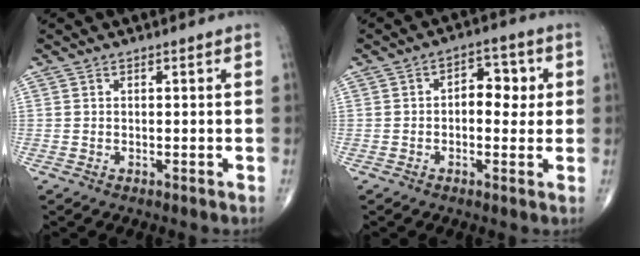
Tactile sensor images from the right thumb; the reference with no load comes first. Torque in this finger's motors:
{"motor_torque": [-0.34, 0.14, 0.24, 0.32, 0.09]}